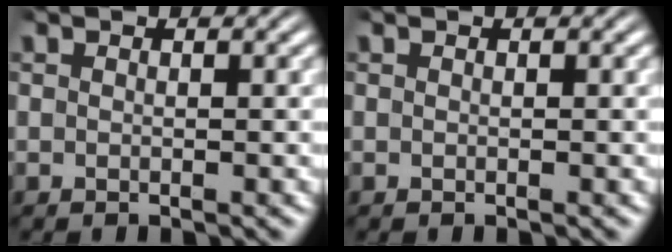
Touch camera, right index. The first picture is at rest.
{"total": 0.0}